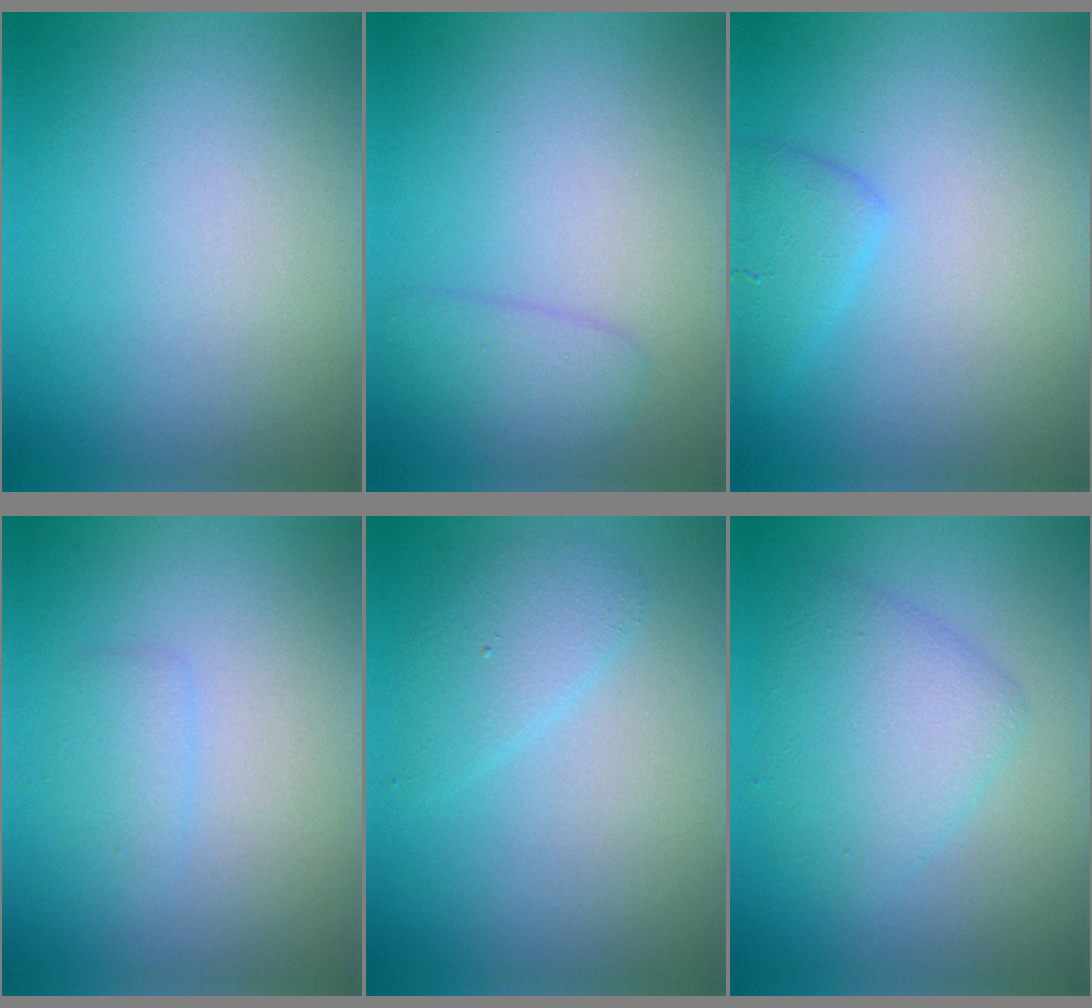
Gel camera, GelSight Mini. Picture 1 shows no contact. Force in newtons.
{"total": 2.1, "press": 2.1, "slide": 0.1}
{"total": 1.9, "press": 1.9, "slide": 0.0}
{"total": 1.2, "press": 1.2, "slide": 0.0}
{"total": 2.0, "press": 2.0, "slide": 0.2}
{"total": 4.0, "press": 4.0, "slide": 0.1}